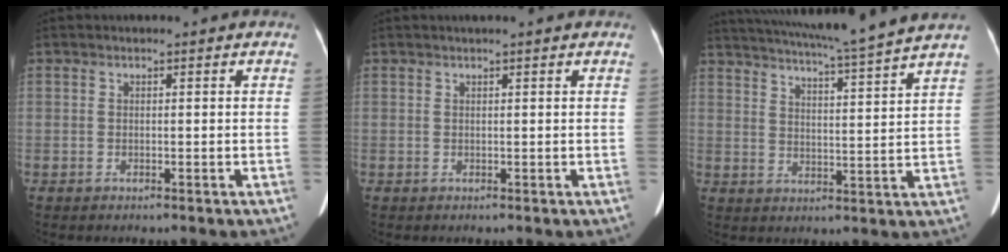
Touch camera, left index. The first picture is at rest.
{"total": 2.8, "force": [2.4, 0.1, 1.5], "torque": [-0.016, 0.025, 0.026]}
{"total": 16.9, "force": [14.9, -1.8, 7.8], "torque": [-0.136, -0.017, 0.207]}